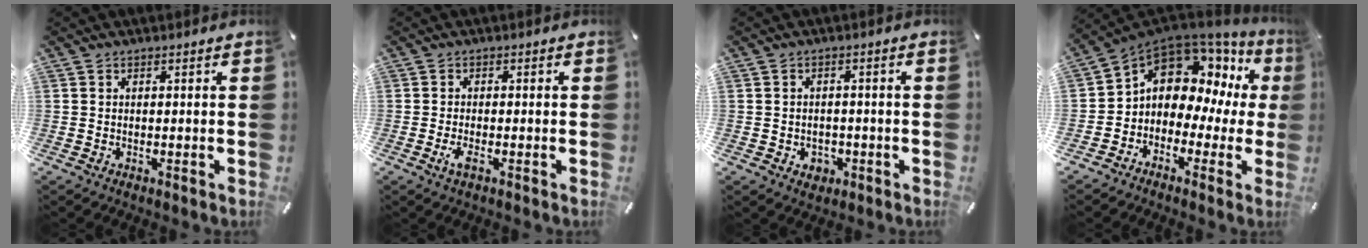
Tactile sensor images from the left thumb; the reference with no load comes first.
{"total": 2.4, "force": [-1.0, 0.7, 2.1], "torque": [-0.048, -0.003, -0.020]}
{"total": 3.1, "force": [-1.0, 2.8, 1.0], "torque": [-0.009, 0.002, -0.021]}
{"total": 10.6, "force": [5.0, 7.9, 5.0], "torque": [-0.093, -0.041, 0.090]}